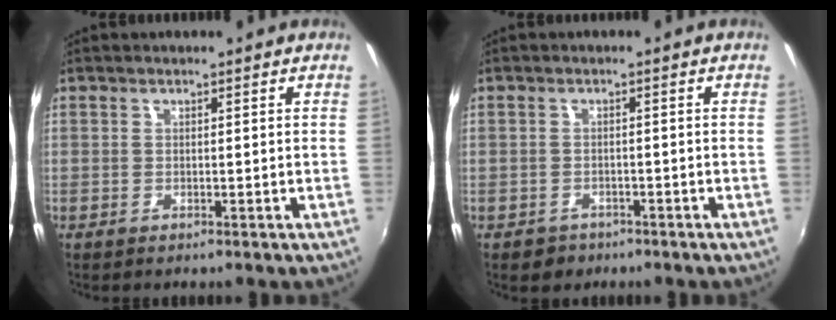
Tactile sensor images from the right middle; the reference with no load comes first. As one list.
[{"total": 2.9, "force": [-1.7, 2.3, 0.6], "torque": [-0.019, -0.002, -0.024]}]